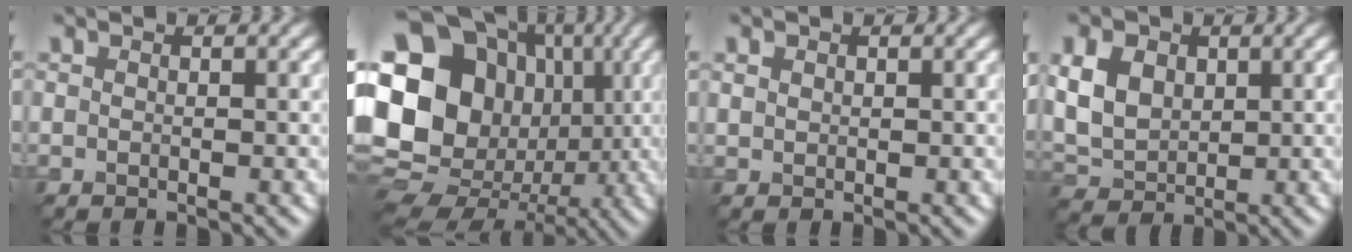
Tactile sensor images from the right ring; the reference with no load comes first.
{"total": 24.7, "force": [0.7, 22.3, 10.5], "torque": [-0.242, 0.039, -0.027]}
{"total": 0.9, "force": [0.4, 0.7, 0.3], "torque": [-0.009, -0.002, 0.007]}
{"total": 5.7, "force": [1.1, 4.3, 3.7], "torque": [-0.095, 0.004, 0.015]}